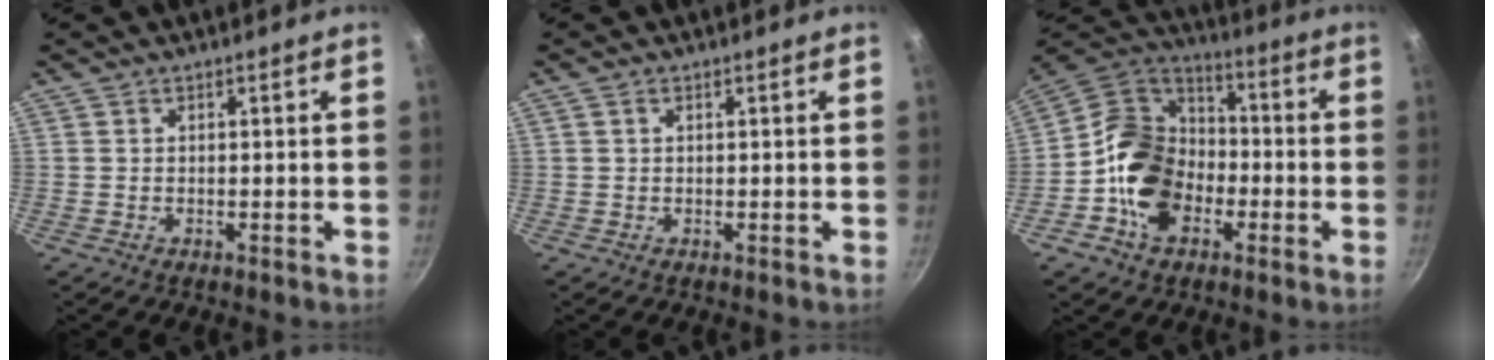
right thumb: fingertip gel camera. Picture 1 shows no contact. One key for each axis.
{"total": 0.8, "fx": 0.3, "fy": 0.6, "fz": 0.5, "tx": -0.009, "ty": 0.002, "tz": 0.006}
{"total": 16.3, "fx": -4.5, "fy": 12.5, "fz": 9.4, "tx": -0.139, "ty": 0.042, "tz": -0.100}